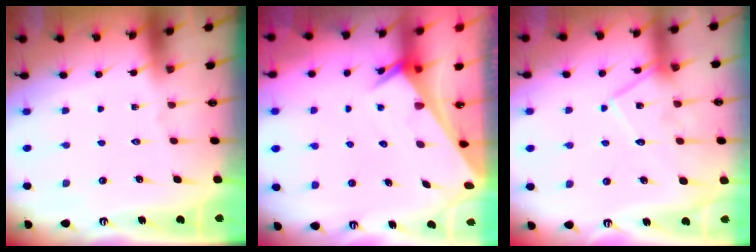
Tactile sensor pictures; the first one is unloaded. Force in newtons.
{"total": 2.7, "press": 2.7, "slide": 0.1}
{"total": 14.2, "press": 14.1, "slide": 1.2}